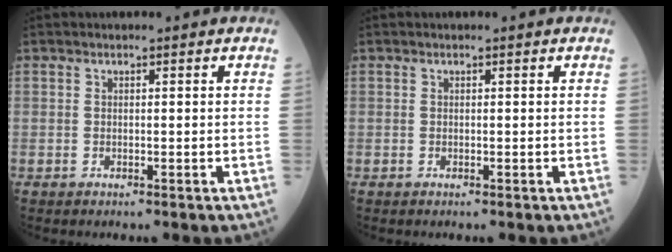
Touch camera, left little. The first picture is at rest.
{"total": 0.0}